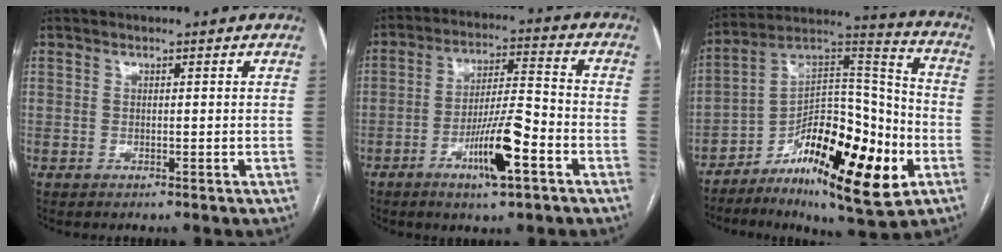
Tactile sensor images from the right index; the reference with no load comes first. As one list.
[{"total": 10.8, "force": [-4.9, 1.3, 9.6], "torque": [-0.172, -0.001, -0.083]}, {"total": 19.2, "force": [-8.8, 6.1, 16.0], "torque": [-0.258, 0.015, -0.134]}]